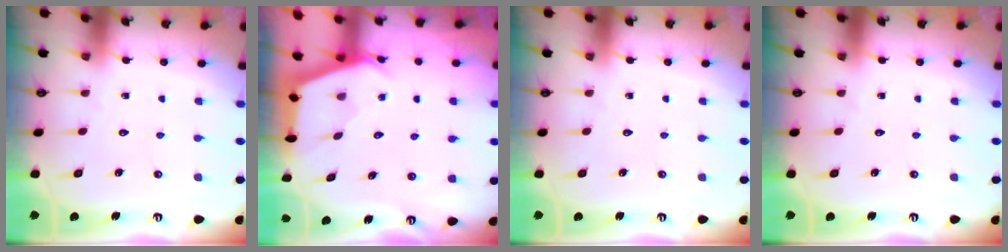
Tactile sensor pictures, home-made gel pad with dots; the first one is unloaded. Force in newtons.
{"total": 2.6, "press": 2.6, "slide": 0.3}
{"total": 0.0}
{"total": 0.0}